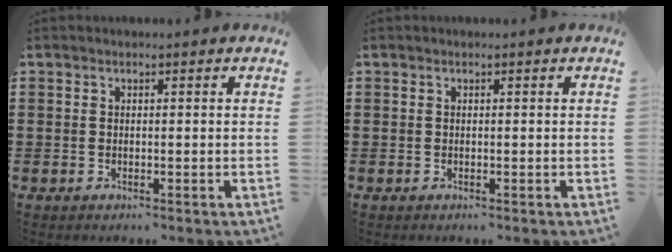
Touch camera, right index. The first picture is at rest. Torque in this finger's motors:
{"motor_torque": [-0.09, 0.09, 0.00, 0.00]}